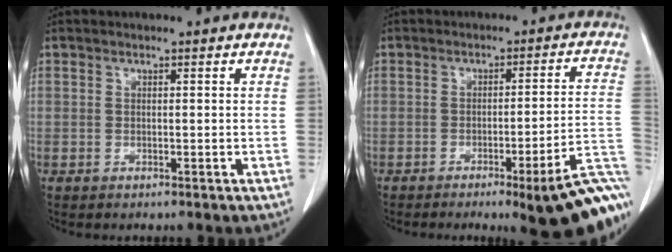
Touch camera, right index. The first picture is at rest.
{"total": 15.3, "force": [-9.1, 0.9, 12.2], "torque": [-0.055, 0.022, -0.116]}